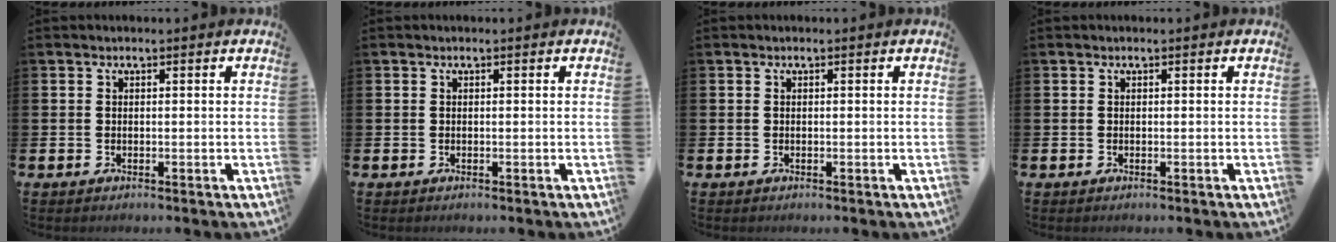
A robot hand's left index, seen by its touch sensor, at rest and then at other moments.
{"total": 0.0}
{"total": 0.0}
{"total": 0.0}